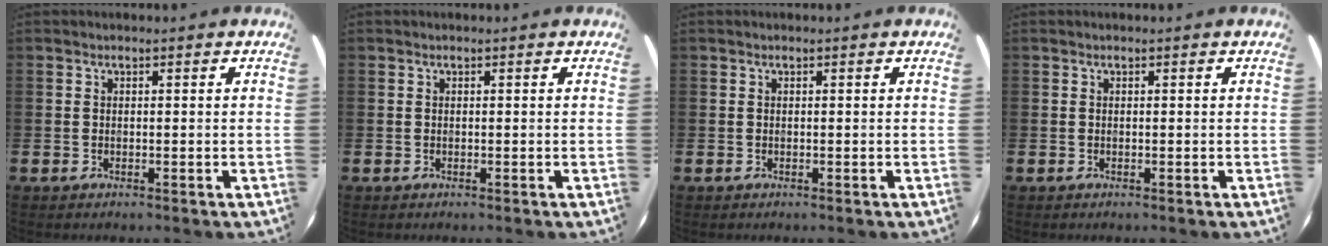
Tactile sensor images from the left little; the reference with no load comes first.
{"total": 0.0}
{"total": 0.0}
{"total": 0.0}